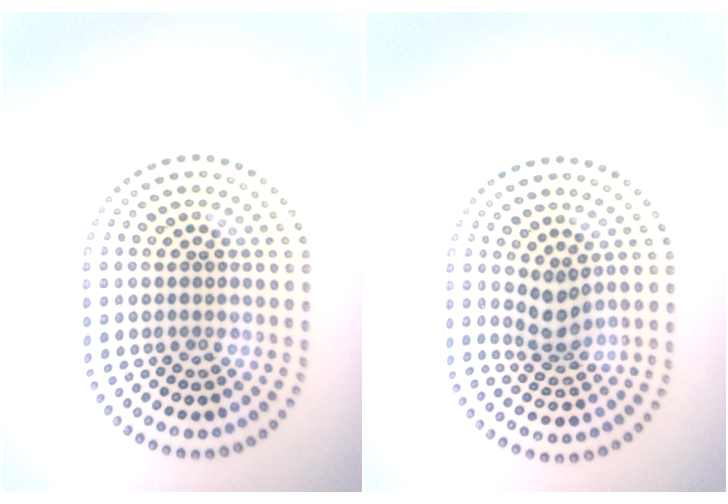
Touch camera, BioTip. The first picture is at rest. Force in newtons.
{"total": 2.4, "press": 1.8, "slide": 1.6}